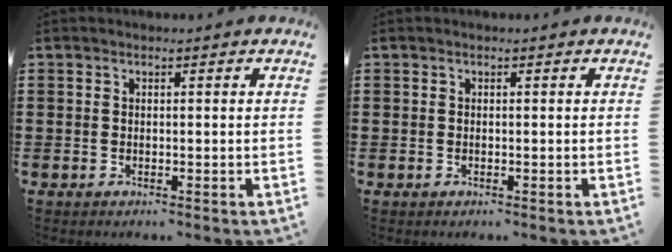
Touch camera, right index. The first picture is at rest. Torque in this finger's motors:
{"motor_torque": [0.01, 0.29, 0.00, -0.01]}